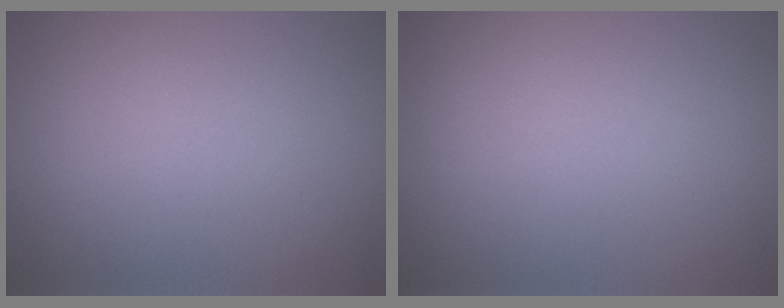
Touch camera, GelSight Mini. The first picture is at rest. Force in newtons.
{"total": 0.0}